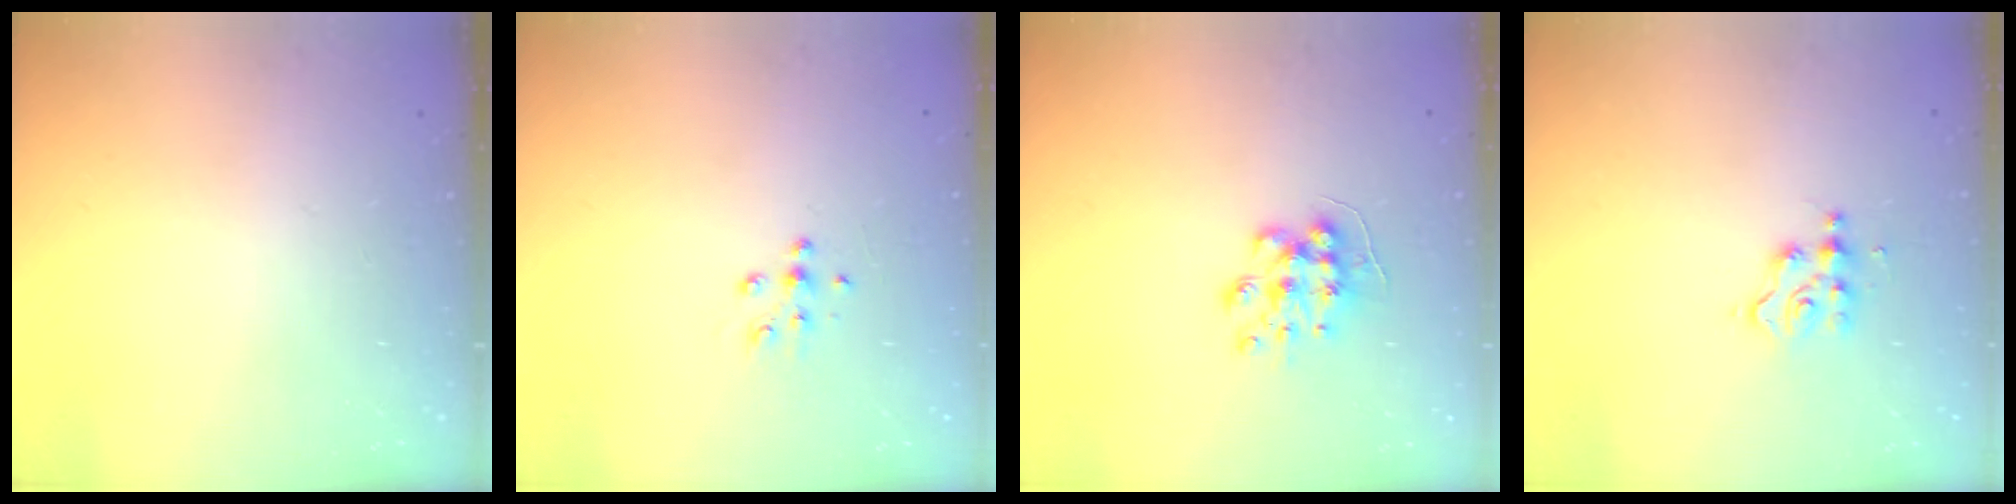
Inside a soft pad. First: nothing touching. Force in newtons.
{"total": 6.1, "press": 6.0, "slide": 1.3}
{"total": 9.8, "press": 9.8, "slide": 0.3}
{"total": 3.5, "press": 3.5, "slide": 0.1}